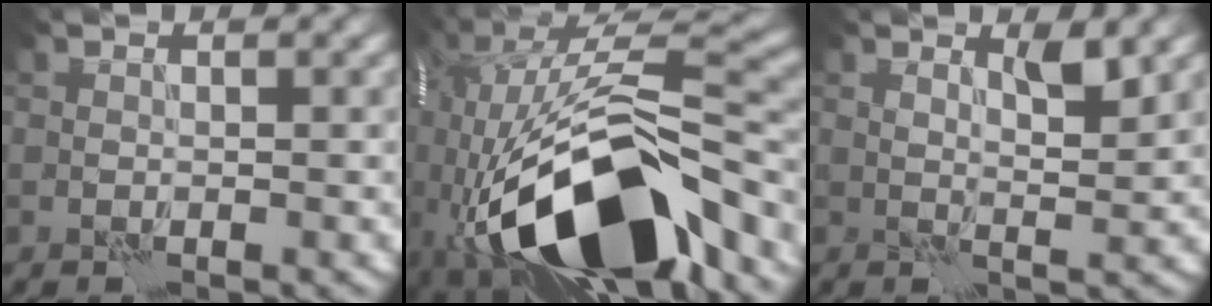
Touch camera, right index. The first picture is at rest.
{"total": 16.3, "force": [-6.4, 5.8, 13.8], "torque": [-0.251, 0.005, -0.101]}
{"total": 2.1, "force": [1.9, -0.5, 0.7], "torque": [-0.010, -0.006, 0.036]}